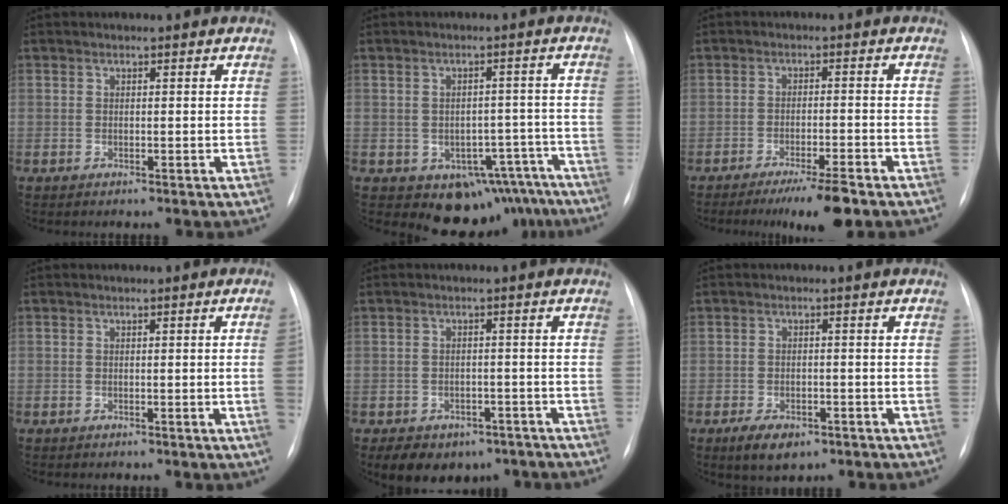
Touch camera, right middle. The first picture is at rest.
{"total": 10.6, "force": [-7.5, 6.9, 3.0], "torque": [-0.008, 0.037, -0.091]}
{"total": 6.6, "force": [-4.8, 0.2, 4.5], "torque": [-0.068, -0.014, -0.078]}
{"total": 1.8, "force": [-0.4, -0.4, 1.7], "torque": [-0.024, 0.001, -0.005]}
{"total": 8.8, "force": [-6.0, 5.6, 3.2], "torque": [-0.047, 0.014, -0.076]}
{"total": 5.0, "force": [-3.1, 2.6, 3.0], "torque": [-0.054, -0.004, -0.044]}